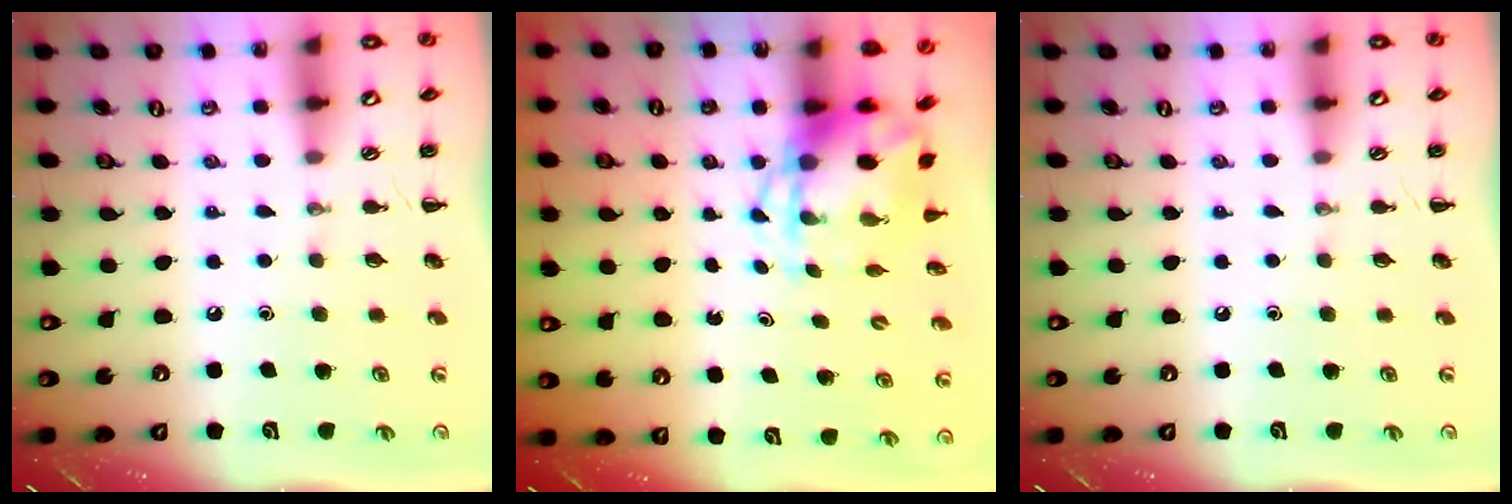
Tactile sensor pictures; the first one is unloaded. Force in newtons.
{"total": 5.6, "press": 5.6, "slide": 0.8}
{"total": 0.0}